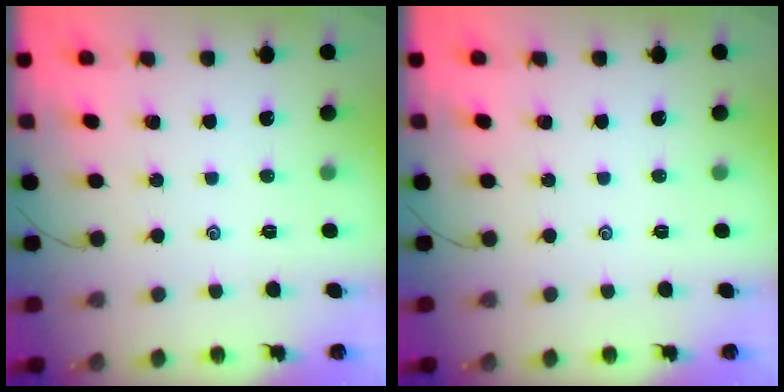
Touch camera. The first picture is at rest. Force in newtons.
{"total": 0.0}